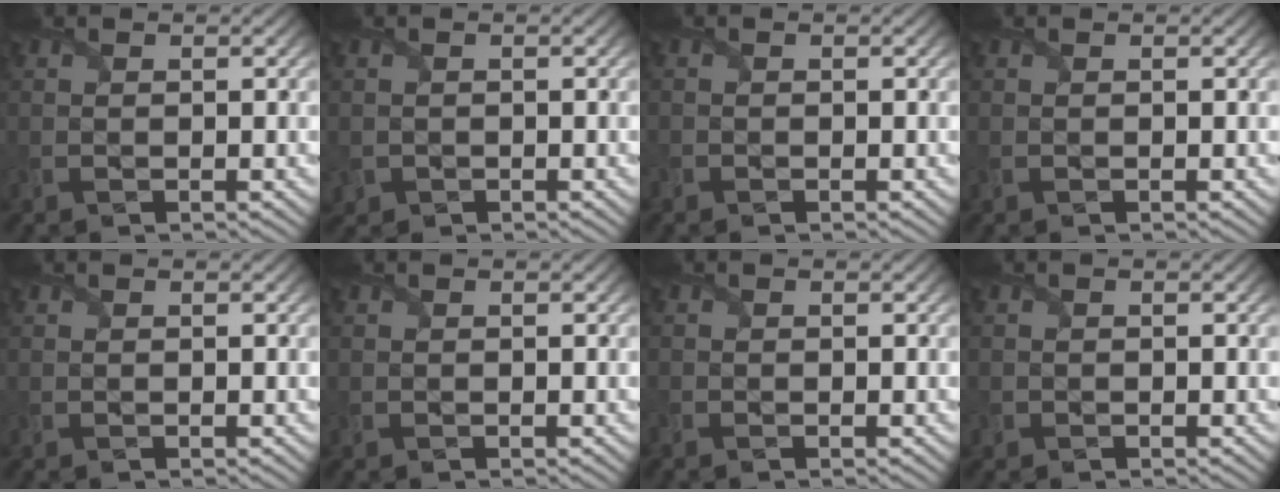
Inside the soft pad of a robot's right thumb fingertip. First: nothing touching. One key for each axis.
{"total": 0.9, "fx": -0.2, "fy": 0.9, "fz": -0.3, "tx": -0.001, "ty": -0.004, "tz": -0.008}
{"total": 0.8, "fx": -0.6, "fy": 0.5, "fz": 0.1, "tx": -0.005, "ty": -0.003, "tz": -0.013}
{"total": 0.0}
{"total": 0.0}
{"total": 0.0}
{"total": 1.2, "fx": -0.7, "fy": 0.7, "fz": 0.6, "tx": -0.020, "ty": -0.006, "tz": -0.014}
{"total": 0.7, "fx": -0.4, "fy": 0.5, "fz": -0.2, "tx": 0.003, "ty": -0.004, "tz": -0.011}